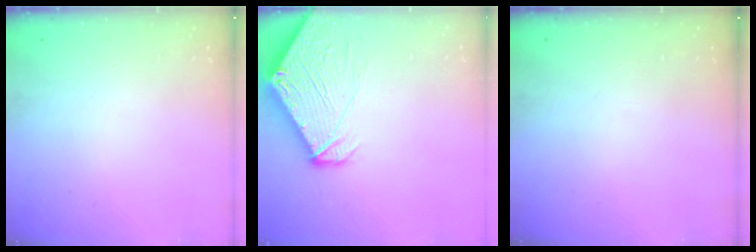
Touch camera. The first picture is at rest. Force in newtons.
{"total": 11.1, "press": 11.0, "slide": 1.2}
{"total": 0.0}